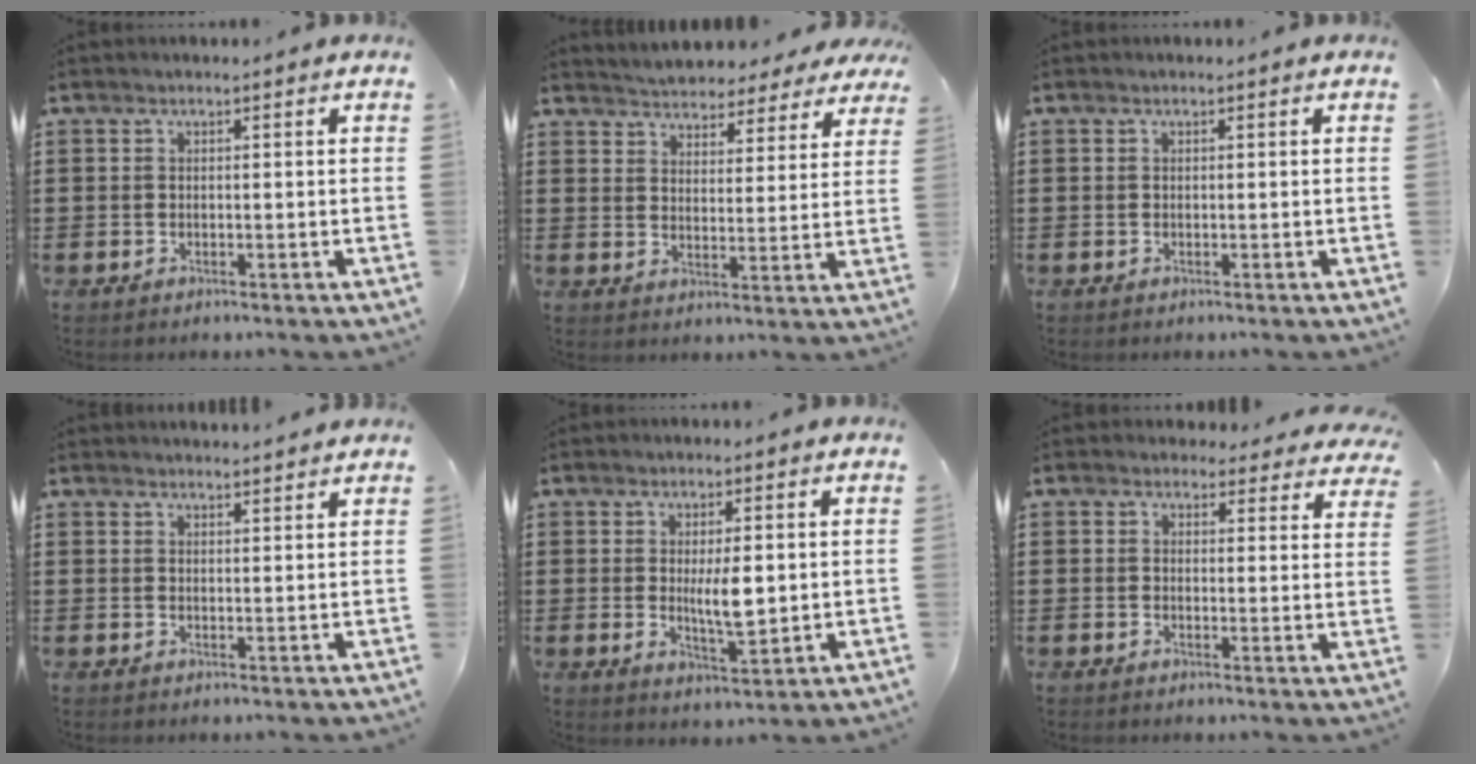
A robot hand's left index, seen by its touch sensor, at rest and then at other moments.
{"total": 4.2, "force": [4.2, 0.2, -0.1], "torque": [-0.020, -0.024, 0.072]}
{"total": 0.0}
{"total": 2.0, "force": [2.0, -0.1, -0.1], "torque": [-0.003, -0.002, 0.039]}
{"total": 5.5, "force": [0.6, 1.7, 5.2], "torque": [-0.081, -0.005, 0.008]}
{"total": 3.0, "force": [2.7, 1.3, 0.4], "torque": [-0.009, -0.009, 0.048]}